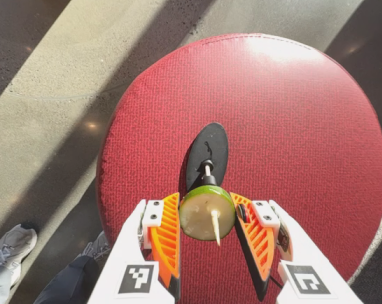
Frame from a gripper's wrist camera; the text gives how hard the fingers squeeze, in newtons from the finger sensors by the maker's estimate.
{"total": 9.8, "left": 9.8, "right": 9.8}